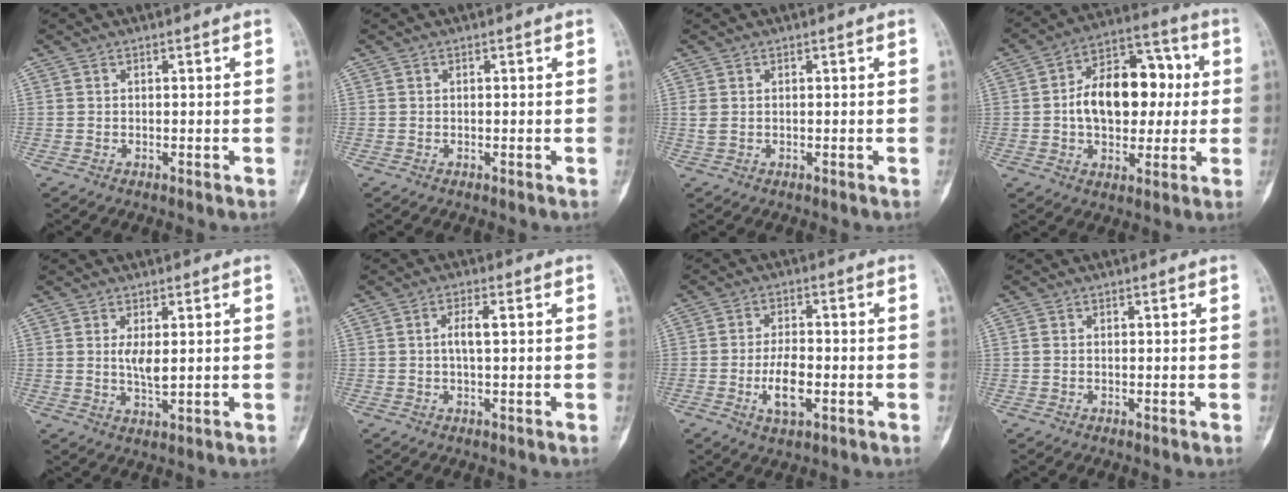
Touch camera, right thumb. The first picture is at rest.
{"total": 0.0}
{"total": 1.3, "force": [0.3, 0.7, 1.0], "torque": [-0.032, 0.006, 0.012]}
{"total": 17.1, "force": [0.9, 11.0, 13.0], "torque": [-0.164, 0.033, 0.010]}
{"total": 3.6, "force": [0.8, 1.2, 3.3], "torque": [-0.062, -0.012, 0.020]}
{"total": 3.0, "force": [0.4, 0.8, 2.9], "torque": [-0.060, 0.008, 0.007]}
{"total": 6.7, "force": [-1.9, 3.1, 5.6], "torque": [-0.100, 0.006, -0.032]}
{"total": 0.8, "force": [0.0, 0.6, 0.5], "torque": [-0.012, 0.000, 0.002]}